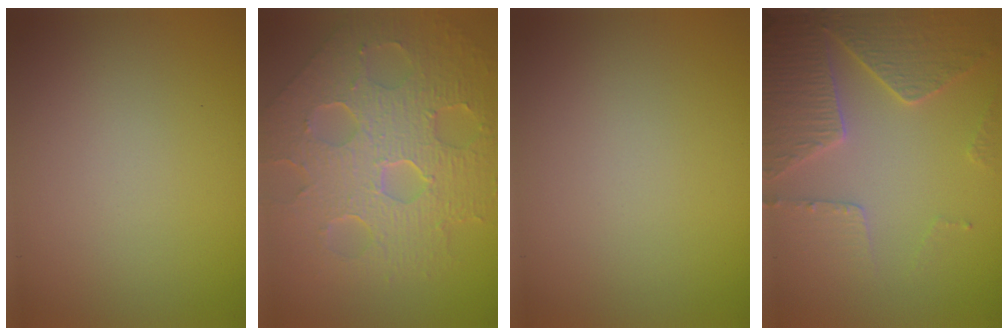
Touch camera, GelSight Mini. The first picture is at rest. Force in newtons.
{"total": 8.8, "press": 6.1, "slide": 6.4}
{"total": 0.0}
{"total": 4.3, "press": 4.3, "slide": 0.6}